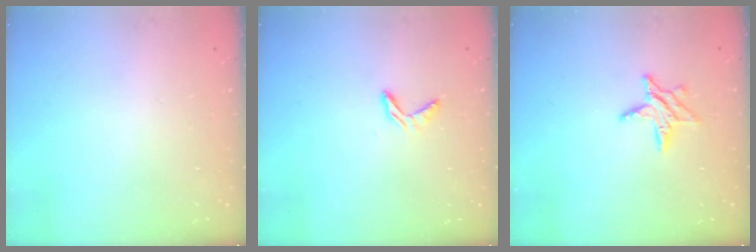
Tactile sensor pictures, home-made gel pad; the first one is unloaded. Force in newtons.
{"total": 5.0, "press": 5.0, "slide": 0.4}
{"total": 7.4, "press": 7.4, "slide": 0.2}